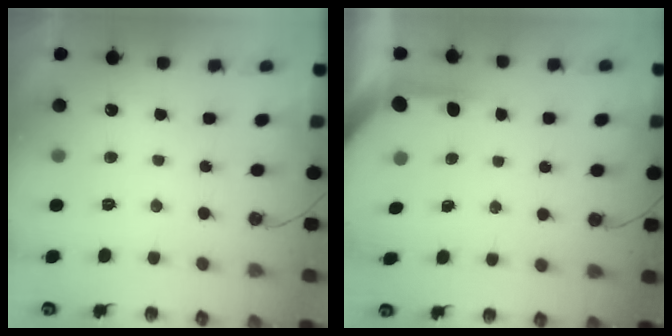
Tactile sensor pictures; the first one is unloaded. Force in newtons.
{"total": 4.0, "press": 4.0, "slide": 0.5}